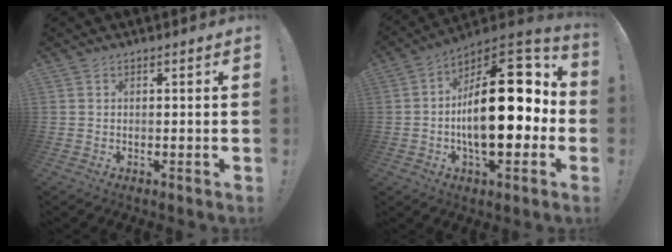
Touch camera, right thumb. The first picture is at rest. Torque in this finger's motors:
{"motor_torque": [2.45, 2.51, 2.28, -0.49, 0.21]}